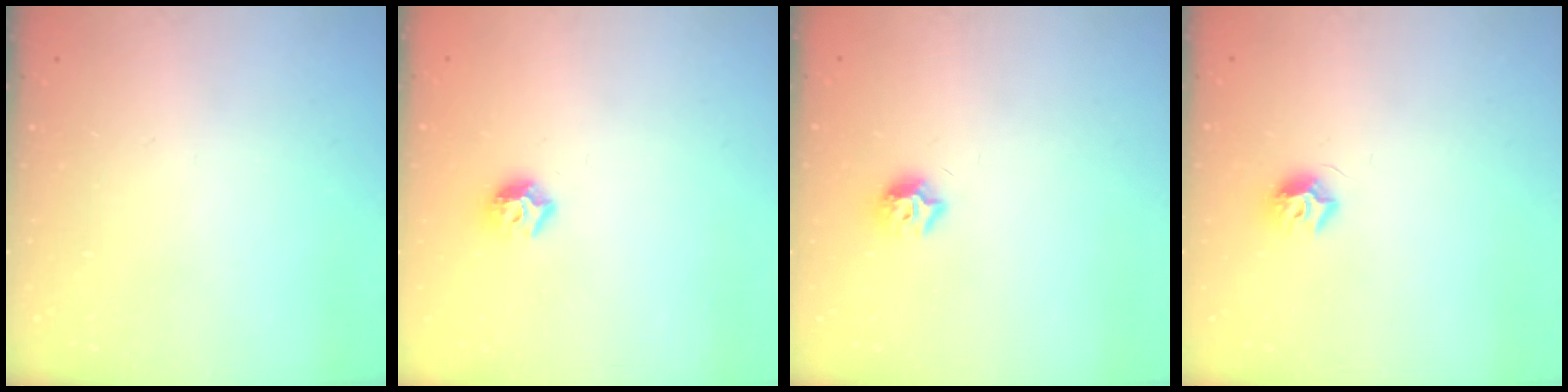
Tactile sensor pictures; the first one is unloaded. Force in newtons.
{"total": 7.5, "press": 7.5, "slide": 0.6}
{"total": 6.9, "press": 6.9, "slide": 0.3}
{"total": 7.4, "press": 7.4, "slide": 0.1}